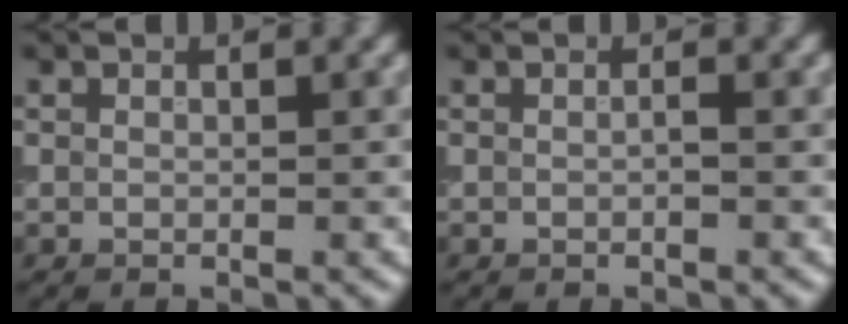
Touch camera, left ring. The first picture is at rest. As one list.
[{"total": 0.0}]